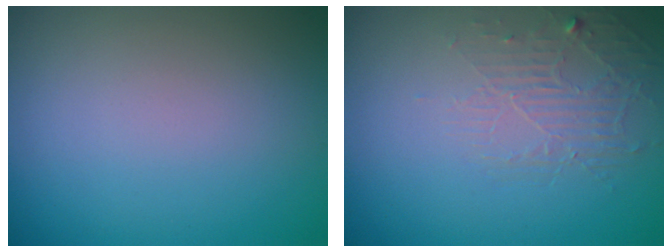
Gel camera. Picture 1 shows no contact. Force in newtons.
{"total": 1.8, "press": 0.8, "slide": 1.6}